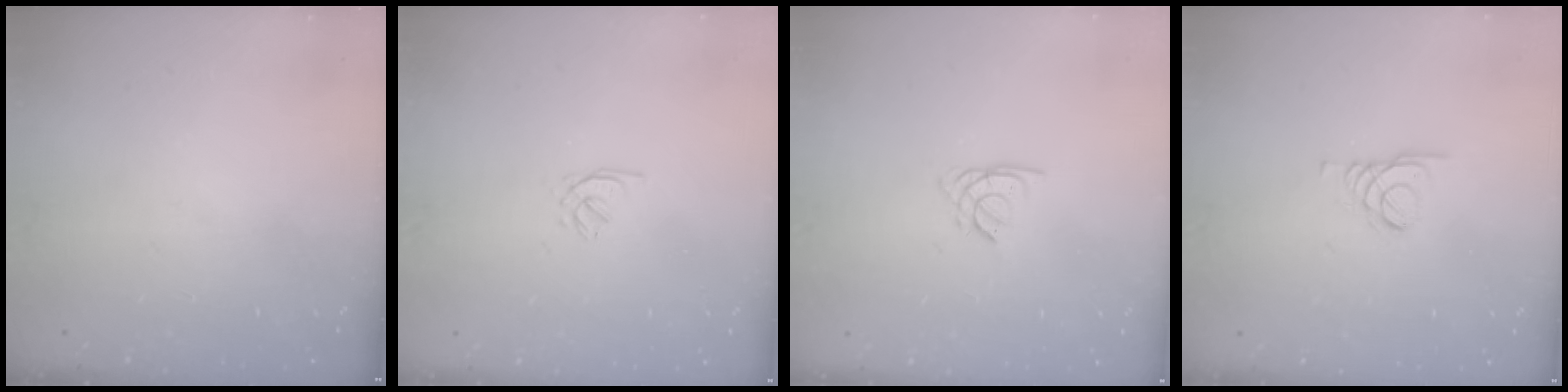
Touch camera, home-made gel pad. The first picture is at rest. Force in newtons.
{"total": 0.9, "press": 0.8, "slide": 0.4}
{"total": 1.4, "press": 1.4, "slide": 0.3}
{"total": 1.5, "press": 1.4, "slide": 0.1}